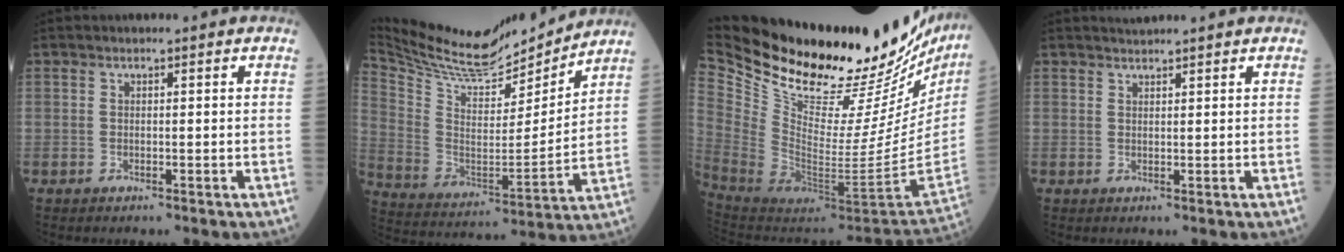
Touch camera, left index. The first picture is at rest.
{"total": 21.1, "force": [19.7, 3.8, 6.6], "torque": [-0.131, -0.019, 0.325]}
{"total": 38.3, "force": [31.5, 10.7, 18.8], "torque": [-0.349, -0.088, 0.456]}
{"total": 1.8, "force": [1.7, -0.2, 0.0], "torque": [0.003, 0.012, 0.034]}